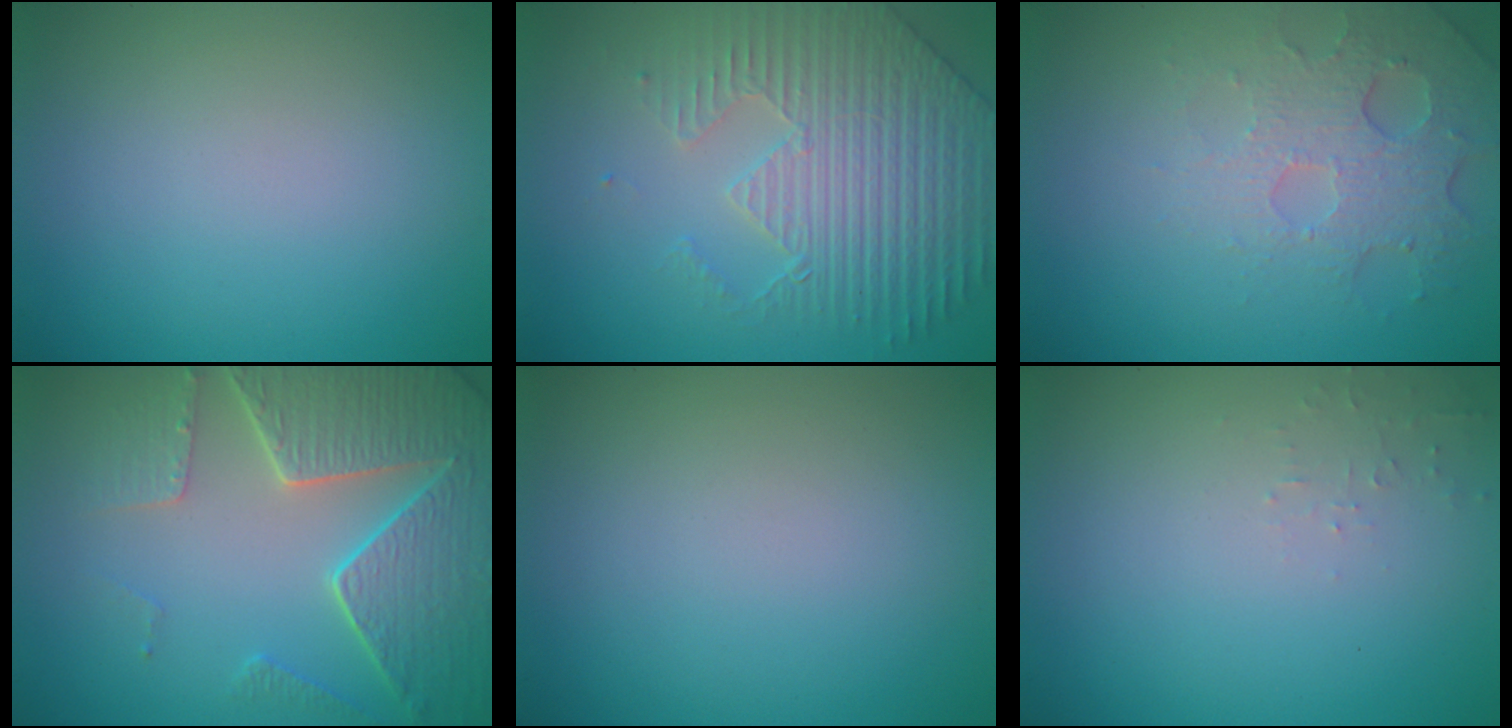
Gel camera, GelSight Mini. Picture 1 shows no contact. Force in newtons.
{"total": 4.7, "press": 4.6, "slide": 1.1}
{"total": 5.0, "press": 3.3, "slide": 3.8}
{"total": 7.2, "press": 5.7, "slide": 4.5}
{"total": 0.0}
{"total": 0.8, "press": 0.7, "slide": 0.1}